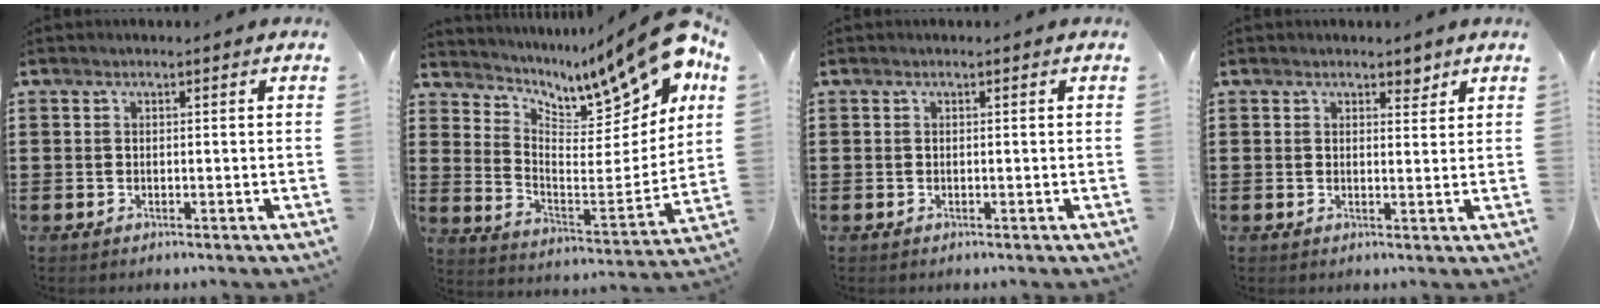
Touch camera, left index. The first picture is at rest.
{"total": 12.3, "force": [10.1, 3.2, 6.3], "torque": [-0.098, -0.094, 0.161]}
{"total": 0.0}
{"total": 2.5, "force": [2.0, 1.1, 1.0], "torque": [-0.008, 0.000, 0.033]}